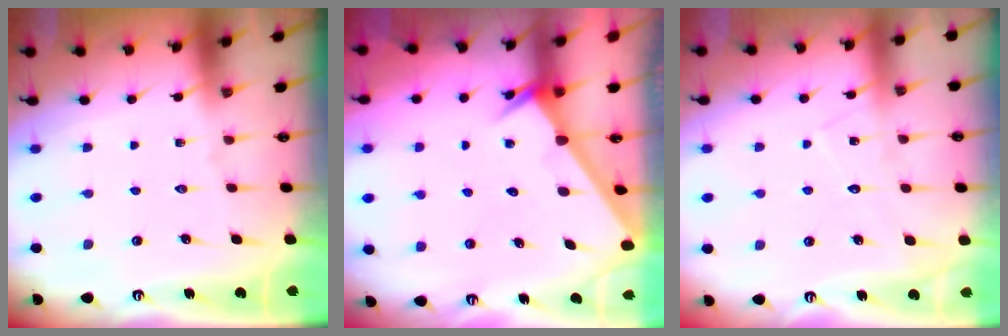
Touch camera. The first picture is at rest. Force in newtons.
{"total": 2.6, "press": 2.6, "slide": 0.0}
{"total": 7.2, "press": 7.1, "slide": 0.4}